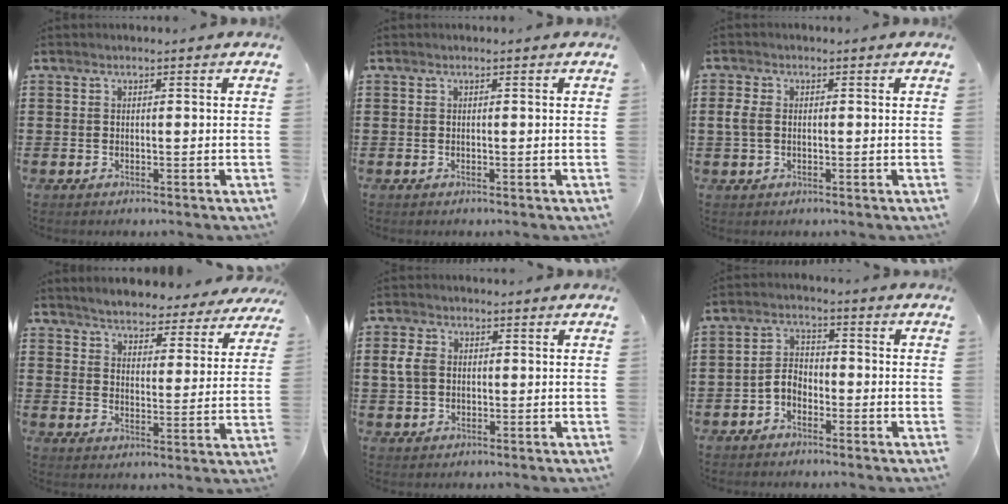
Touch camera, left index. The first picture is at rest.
{"total": 0.0}
{"total": 2.6, "force": [0.0, 1.8, 1.9], "torque": [-0.062, -0.001, -0.008]}
{"total": 4.2, "force": [4.2, 0.0, 0.1], "torque": [-0.027, -0.033, 0.069]}
{"total": 3.3, "force": [0.3, 2.6, 2.0], "torque": [-0.061, 0.005, 0.000]}
{"total": 3.4, "force": [-2.1, 1.9, 1.8], "torque": [-0.050, 0.003, -0.049]}